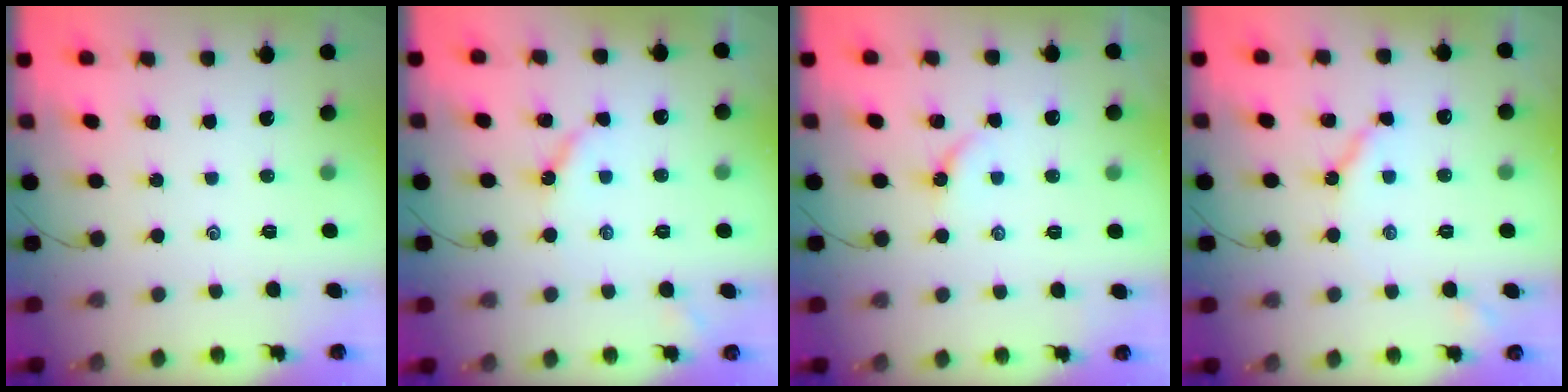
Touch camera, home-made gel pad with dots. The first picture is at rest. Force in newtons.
{"total": 4.8, "press": 4.8, "slide": 0.4}
{"total": 5.5, "press": 5.5, "slide": 0.6}
{"total": 5.1, "press": 5.0, "slide": 0.1}